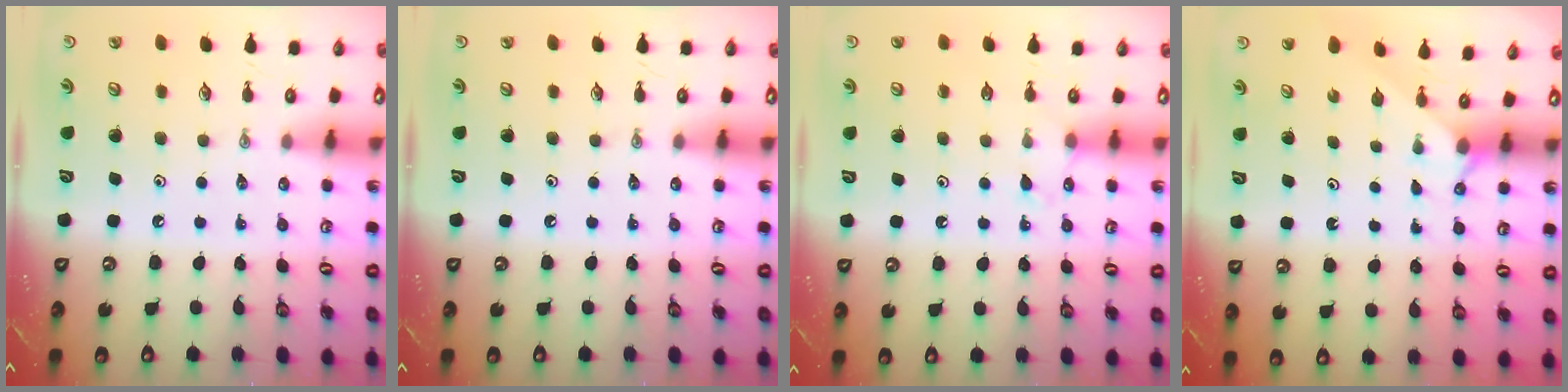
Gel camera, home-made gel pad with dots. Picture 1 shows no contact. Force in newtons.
{"total": 0.0}
{"total": 5.5, "press": 5.5, "slide": 0.5}
{"total": 2.2, "press": 2.2, "slide": 0.2}